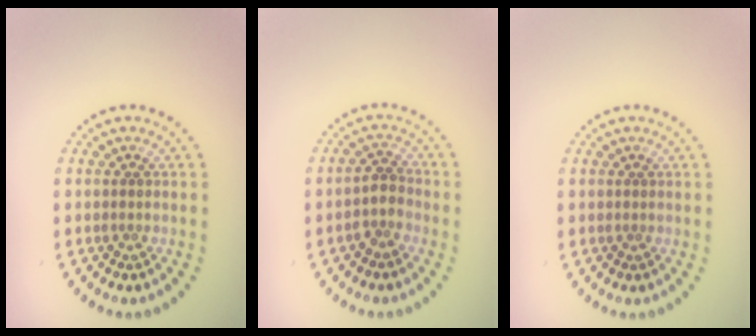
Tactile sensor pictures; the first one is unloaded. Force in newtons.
{"total": 2.1, "press": 1.7, "slide": 1.2}
{"total": 0.0}